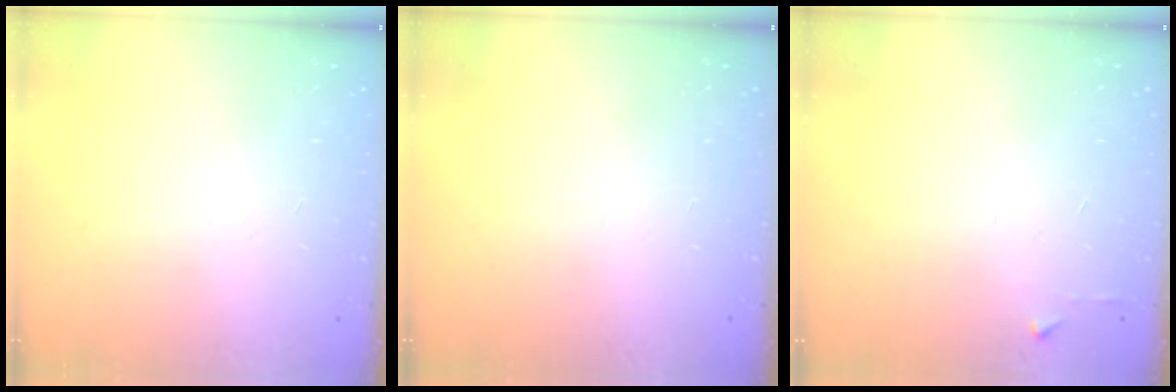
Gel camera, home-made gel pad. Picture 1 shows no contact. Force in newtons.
{"total": 0.0}
{"total": 2.4, "press": 2.4, "slide": 0.3}